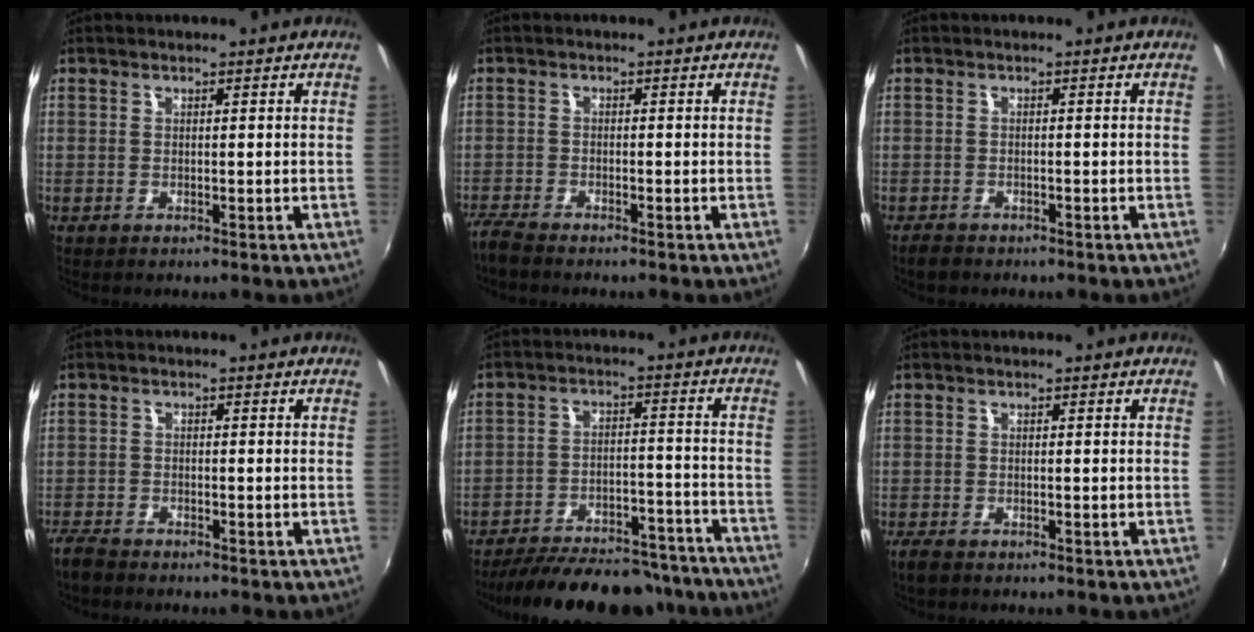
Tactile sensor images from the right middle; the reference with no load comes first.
{"total": 3.6, "force": [-3.4, 0.4, 1.2], "torque": [-0.039, -0.016, -0.068]}
{"total": 2.1, "force": [-1.7, 0.6, 0.9], "torque": [-0.023, -0.008, -0.033]}
{"total": 3.9, "force": [-3.6, 1.0, 1.1], "torque": [-0.037, -0.015, -0.074]}
{"total": 24.4, "force": [-21.5, 7.2, 9.1], "torque": [-0.171, 0.008, -0.278]}
{"total": 2.6, "force": [-2.1, 0.9, 1.3], "torque": [-0.031, -0.010, -0.041]}